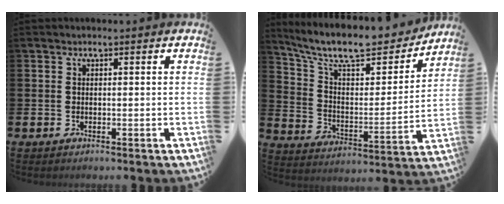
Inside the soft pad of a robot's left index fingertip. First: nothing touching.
{"total": 10.8, "force": [9.4, 3.1, 4.3], "torque": [-0.122, -0.064, 0.163]}